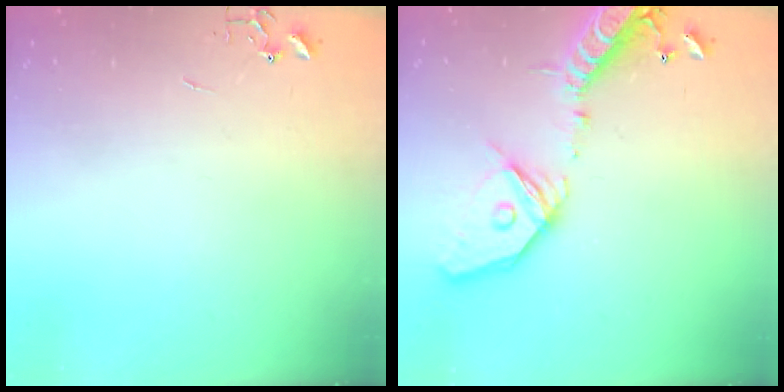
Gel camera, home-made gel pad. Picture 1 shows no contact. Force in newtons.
{"total": 21.3, "press": 20.9, "slide": 4.1}